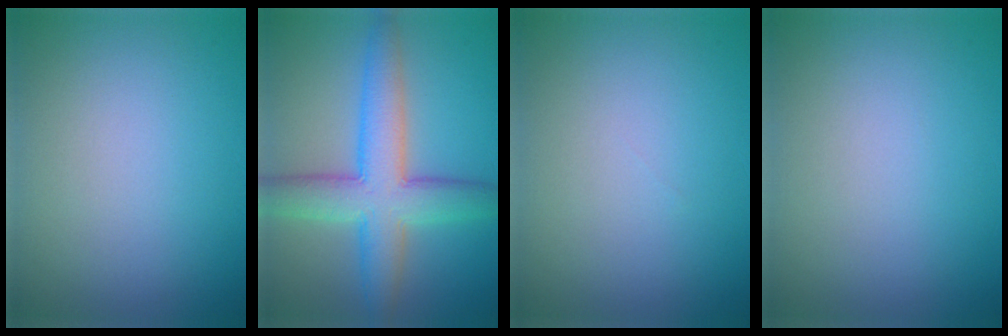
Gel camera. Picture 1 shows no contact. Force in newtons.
{"total": 7.4, "press": 7.4, "slide": 0.1}
{"total": 0.0}
{"total": 0.0}